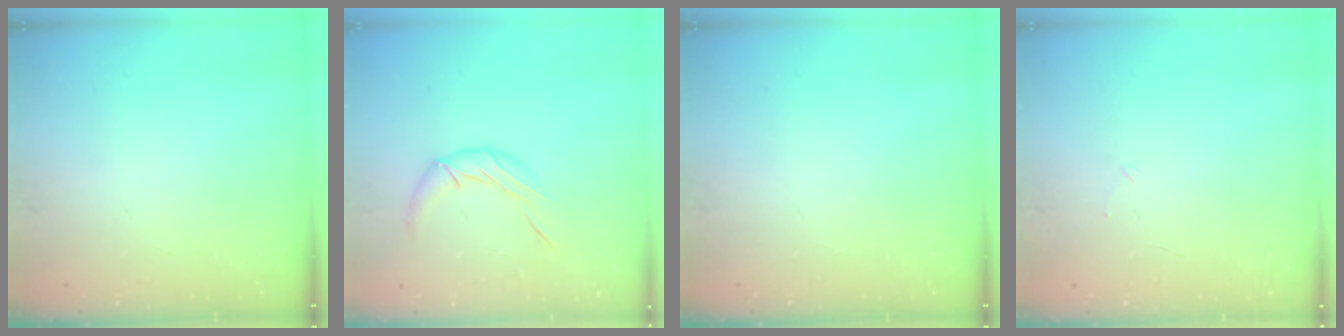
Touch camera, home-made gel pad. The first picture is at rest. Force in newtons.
{"total": 9.3, "press": 9.3, "slide": 0.2}
{"total": 0.0}
{"total": 2.4, "press": 2.3, "slide": 0.8}